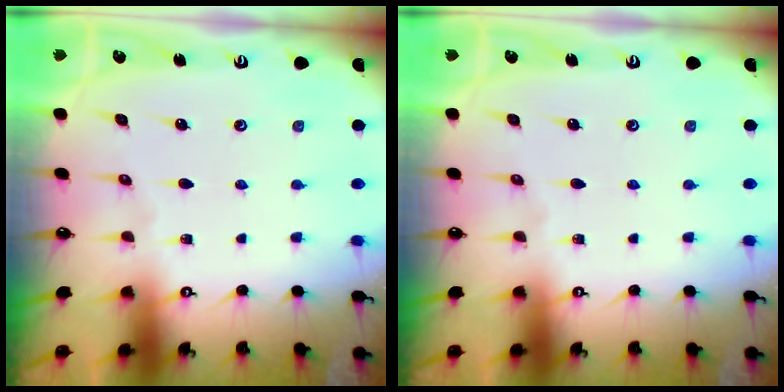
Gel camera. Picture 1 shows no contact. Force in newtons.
{"total": 0.0}